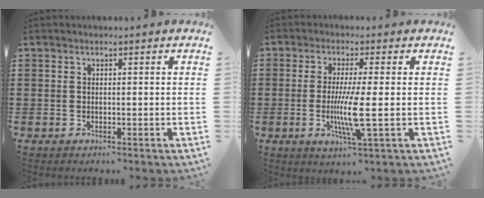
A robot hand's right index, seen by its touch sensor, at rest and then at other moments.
{"total": 7.1, "force": [-1.2, 0.2, 7.1], "torque": [-0.142, -0.021, -0.026]}